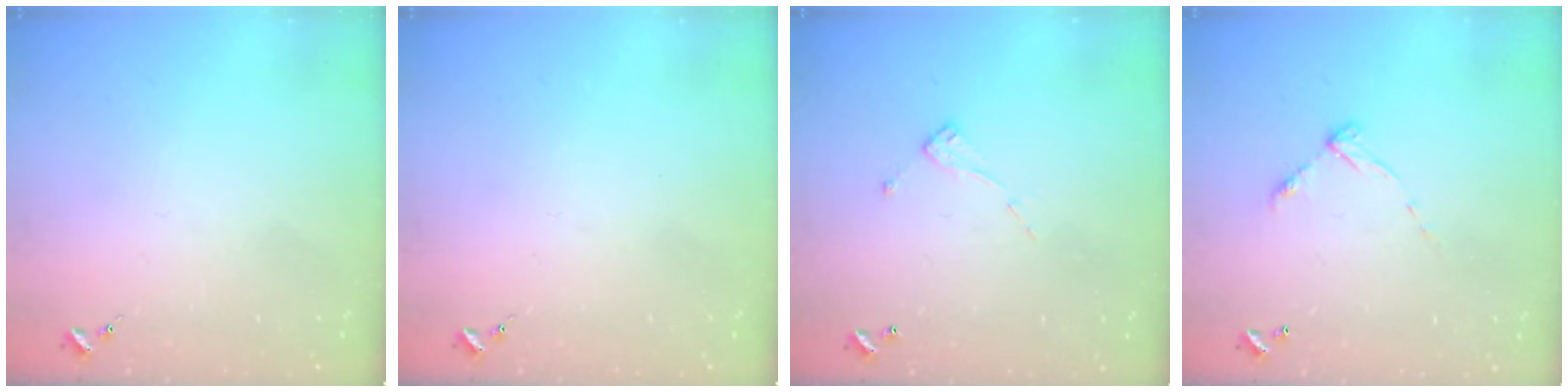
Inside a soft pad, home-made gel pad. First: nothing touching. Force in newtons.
{"total": 0.0}
{"total": 6.5, "press": 6.5, "slide": 0.2}
{"total": 5.8, "press": 5.8, "slide": 0.4}